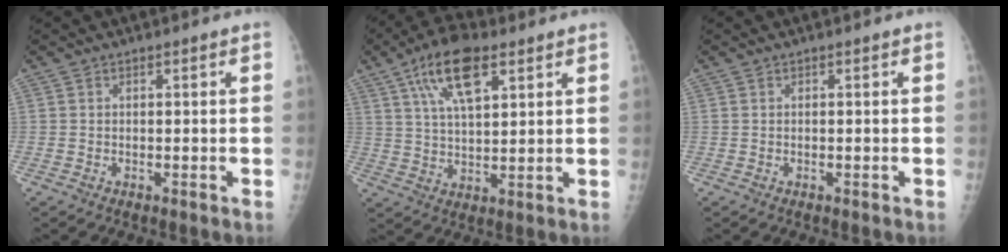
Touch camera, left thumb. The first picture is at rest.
{"total": 12.5, "force": [6.1, 5.2, 9.6], "torque": [-0.161, -0.009, 0.108]}
{"total": 0.0}